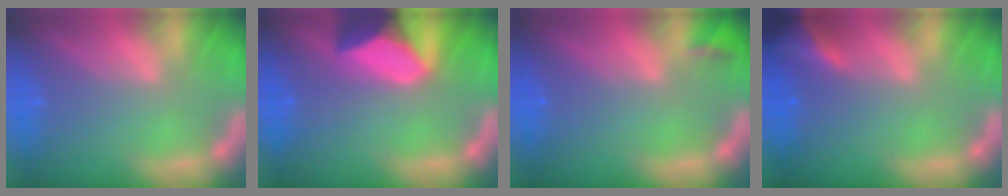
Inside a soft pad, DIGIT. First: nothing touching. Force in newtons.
{"total": 8.4}
{"total": 1.4}
{"total": 4.4}